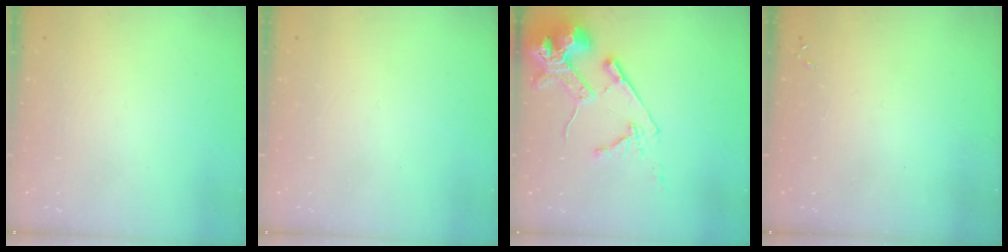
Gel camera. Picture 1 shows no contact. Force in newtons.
{"total": 0.0}
{"total": 15.4, "press": 15.3, "slide": 1.8}
{"total": 0.0}